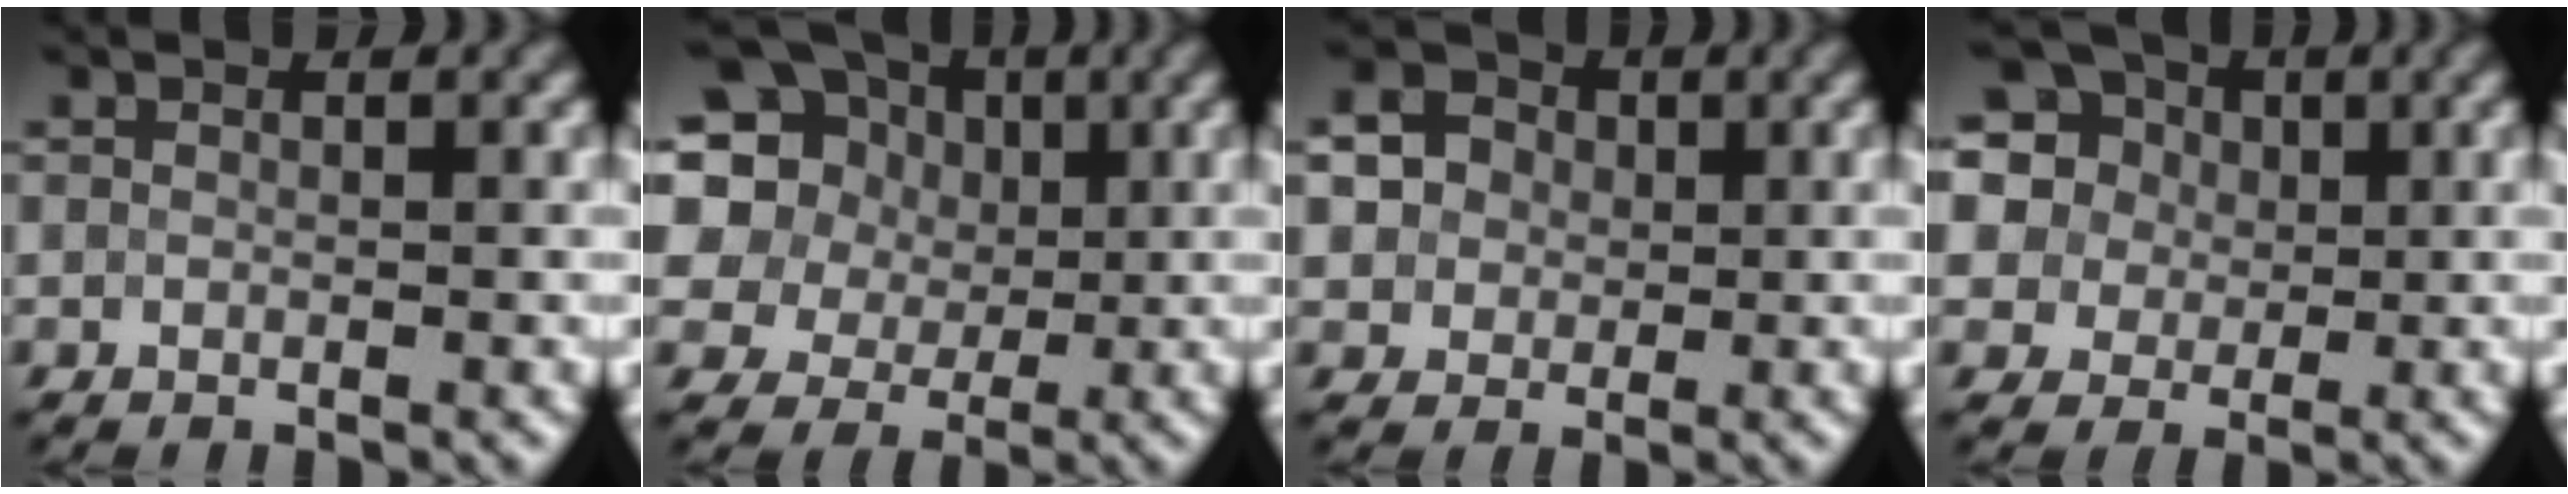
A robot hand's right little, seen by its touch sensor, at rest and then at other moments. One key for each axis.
{"total": 15.3, "fx": 6.8, "fy": 11.8, "fz": 7.0, "tx": -0.187, "ty": 0.044, "tz": 0.105}
{"total": 6.1, "fx": 1.9, "fy": 5.1, "fz": 2.7, "tx": -0.059, "ty": 0.034, "tz": 0.017}
{"total": 16.2, "fx": 7.8, "fy": 12.4, "fz": 6.9, "tx": -0.189, "ty": 0.059, "tz": 0.118}